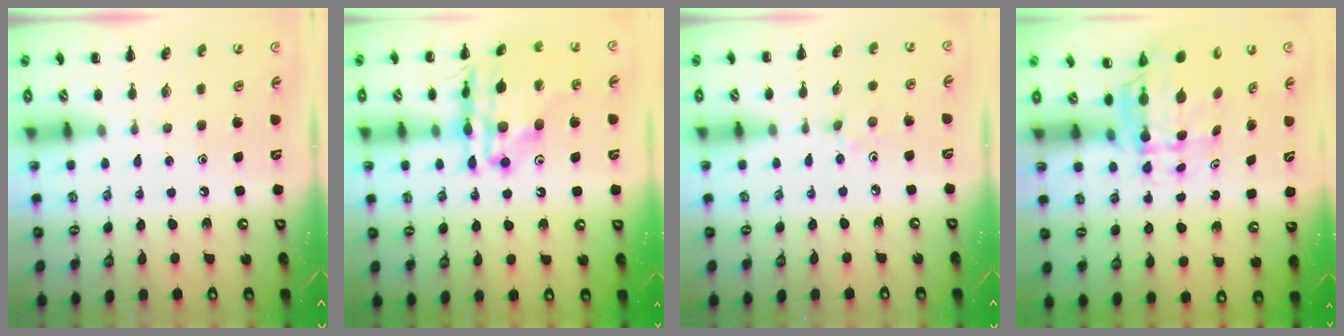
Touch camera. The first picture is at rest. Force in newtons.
{"total": 19.4, "press": 19.1, "slide": 2.8}
{"total": 2.4, "press": 2.3, "slide": 0.8}
{"total": 5.7, "press": 5.5, "slide": 1.4}